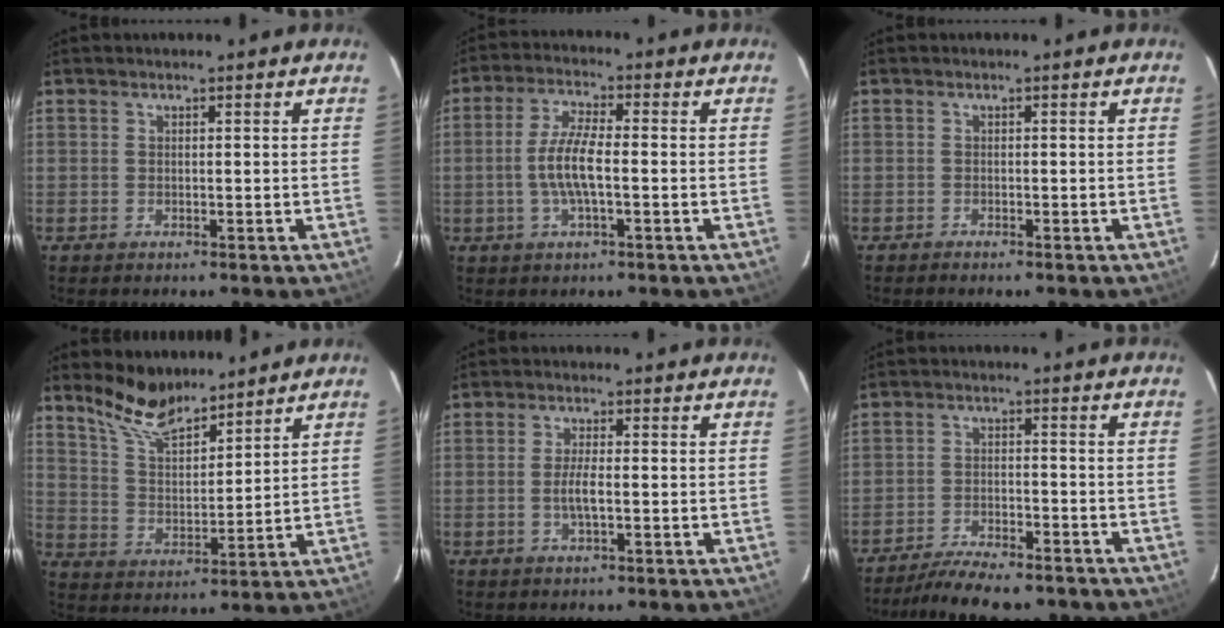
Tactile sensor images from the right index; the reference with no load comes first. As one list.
[{"total": 7.1, "force": [-1.3, 1.6, 6.8], "torque": [-0.137, 0.002, -0.027]}, {"total": 1.2, "force": [-1.1, 0.3, 0.4], "torque": [-0.018, -0.002, -0.019]}, {"total": 9.8, "force": [8.3, 3.1, 4.2], "torque": [-0.079, 0.002, 0.161]}, {"total": 3.2, "force": [-0.8, 0.6, 3.1], "torque": [-0.059, -0.004, -0.013]}, {"total": 13.3, "force": [-11.5, 3.5, 5.8], "torque": [-0.122, -0.007, -0.171]}]